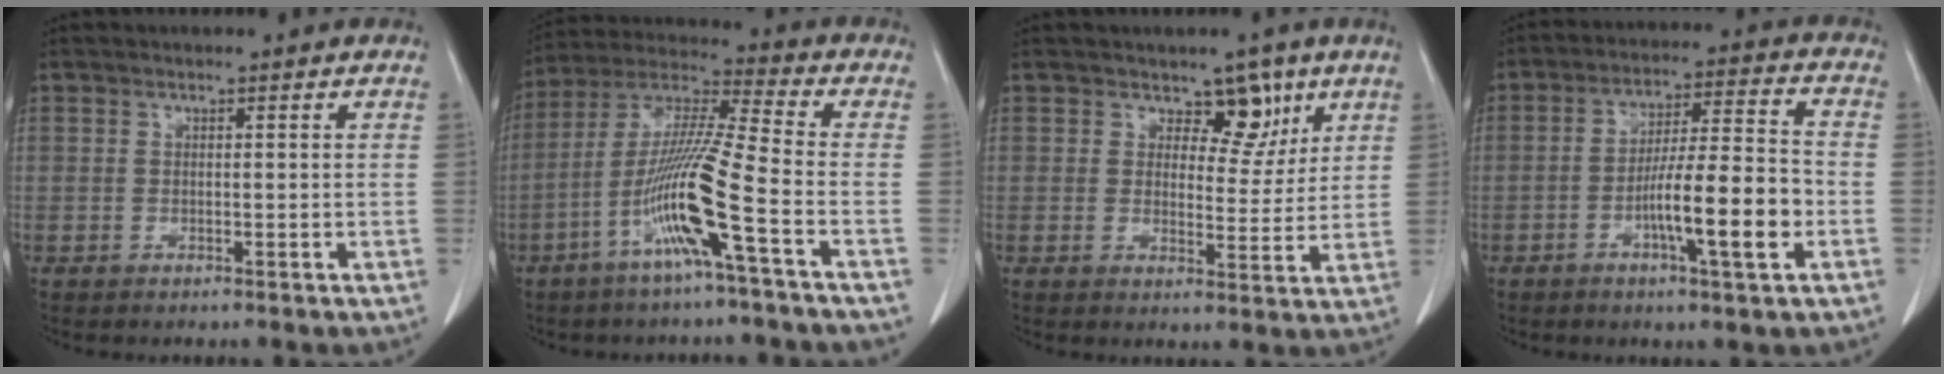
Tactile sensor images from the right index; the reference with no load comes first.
{"total": 13.5, "force": [-5.3, -1.1, 12.4], "torque": [-0.249, -0.003, -0.110]}
{"total": 5.5, "force": [3.3, 3.2, 3.0], "torque": [-0.025, -0.002, 0.049]}
{"total": 11.9, "force": [-3.7, 0.9, 11.2], "torque": [-0.188, 0.002, -0.063]}